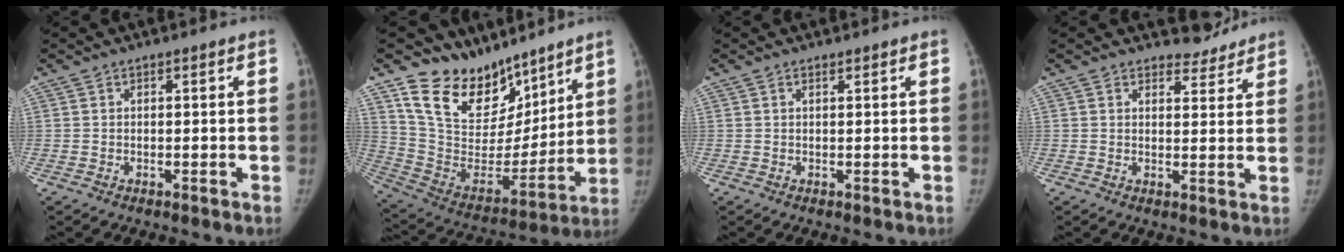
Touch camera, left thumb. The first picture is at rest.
{"total": 19.2, "force": [15.0, 10.3, 6.1], "torque": [-0.049, -0.097, 0.274]}
{"total": 0.6, "force": [0.5, 0.2, 0.3], "torque": [-0.008, -0.002, 0.008]}
{"total": 3.9, "force": [3.6, 1.5, -0.1], "torque": [0.021, -0.032, 0.046]}